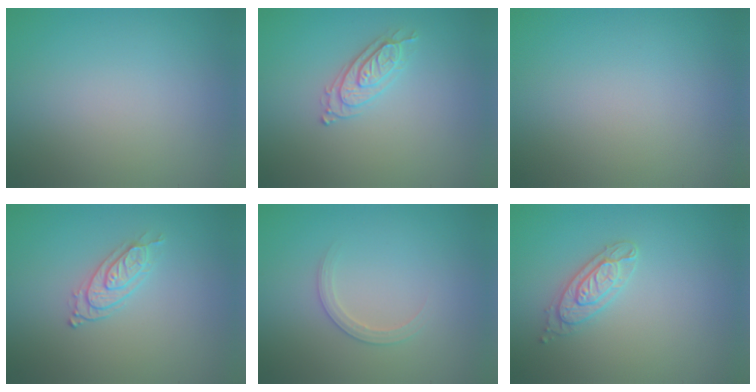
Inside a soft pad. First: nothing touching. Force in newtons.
{"total": 2.2, "press": 2.2, "slide": 0.4}
{"total": 0.0}
{"total": 2.3, "press": 2.0, "slide": 1.1}
{"total": 1.6, "press": 1.6, "slide": 0.1}
{"total": 2.5, "press": 2.4, "slide": 0.2}